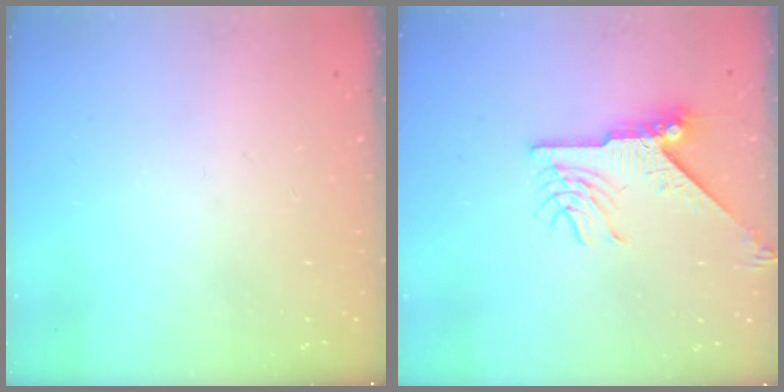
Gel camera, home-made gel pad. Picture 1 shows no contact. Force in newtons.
{"total": 11.2, "press": 11.2, "slide": 1.0}